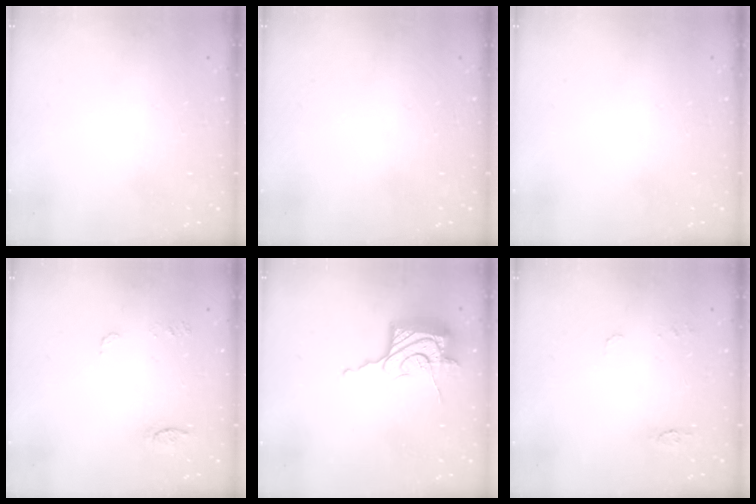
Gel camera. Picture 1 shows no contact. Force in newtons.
{"total": 0.0}
{"total": 0.0}
{"total": 6.9, "press": 6.9, "slide": 0.5}
{"total": 17.2, "press": 17.1, "slide": 0.7}
{"total": 5.2, "press": 5.1, "slide": 0.5}